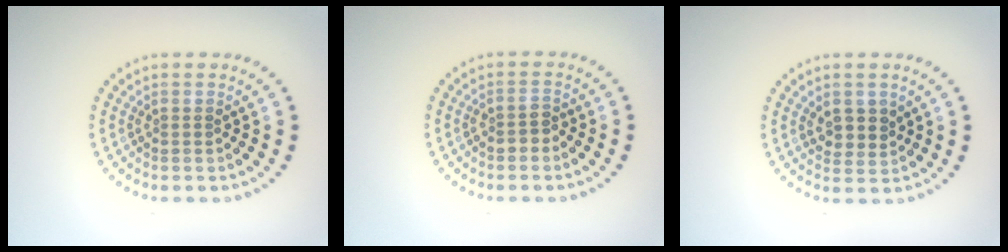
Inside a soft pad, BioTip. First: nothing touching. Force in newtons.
{"total": 1.4, "press": 1.3, "slide": 0.6}
{"total": 2.4, "press": 2.2, "slide": 1.0}